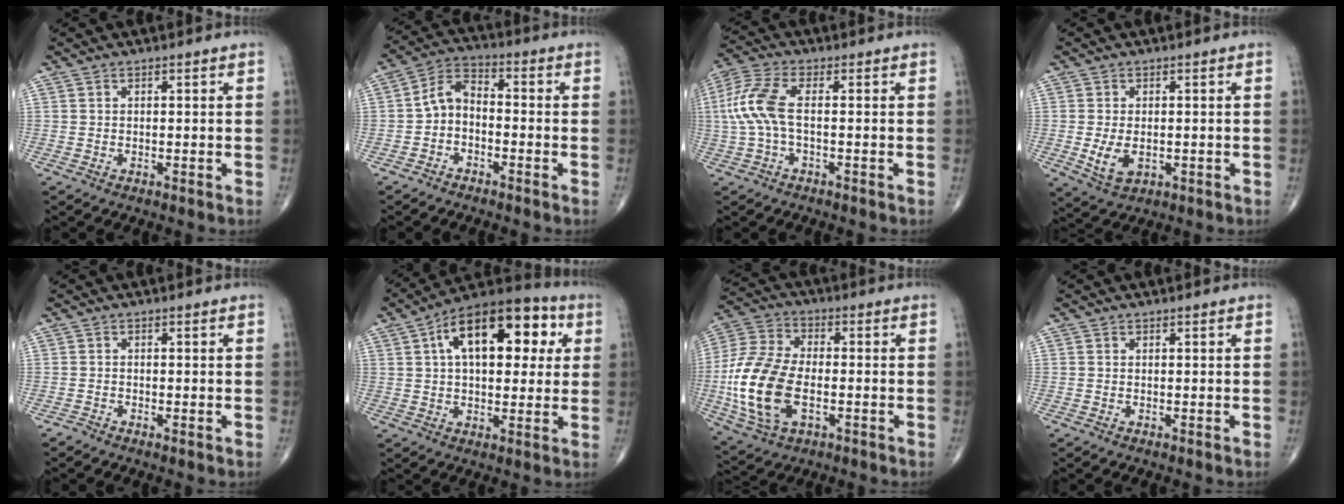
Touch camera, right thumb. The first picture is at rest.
{"total": 6.1, "force": [-1.8, 4.0, 4.2], "torque": [-0.068, 0.033, -0.049]}
{"total": 8.5, "force": [-0.2, 3.5, 7.8], "torque": [-0.205, 0.020, -0.007]}
{"total": 5.1, "force": [-0.9, 3.1, 4.0], "torque": [-0.073, -0.009, -0.007]}
{"total": 0.9, "force": [-0.7, 0.3, 0.5], "torque": [-0.009, -0.002, -0.016]}
{"total": 20.0, "force": [5.7, 10.6, 16.0], "torque": [-0.208, 0.024, 0.076]}
{"total": 17.6, "force": [-3.2, 10.0, 14.2], "torque": [-0.306, 0.009, -0.058]}
{"total": 0.0}